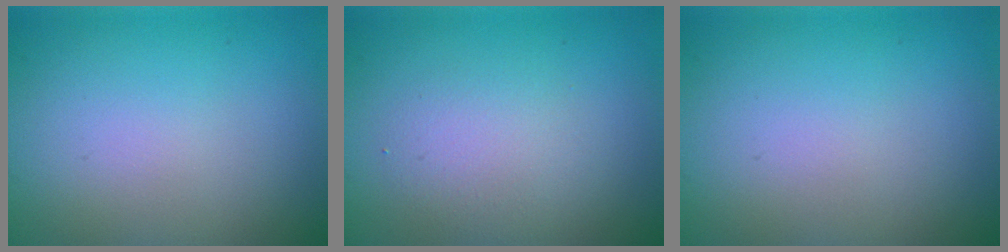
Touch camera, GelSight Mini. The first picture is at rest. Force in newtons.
{"total": 2.6, "press": 2.6, "slide": 0.1}
{"total": 0.0}